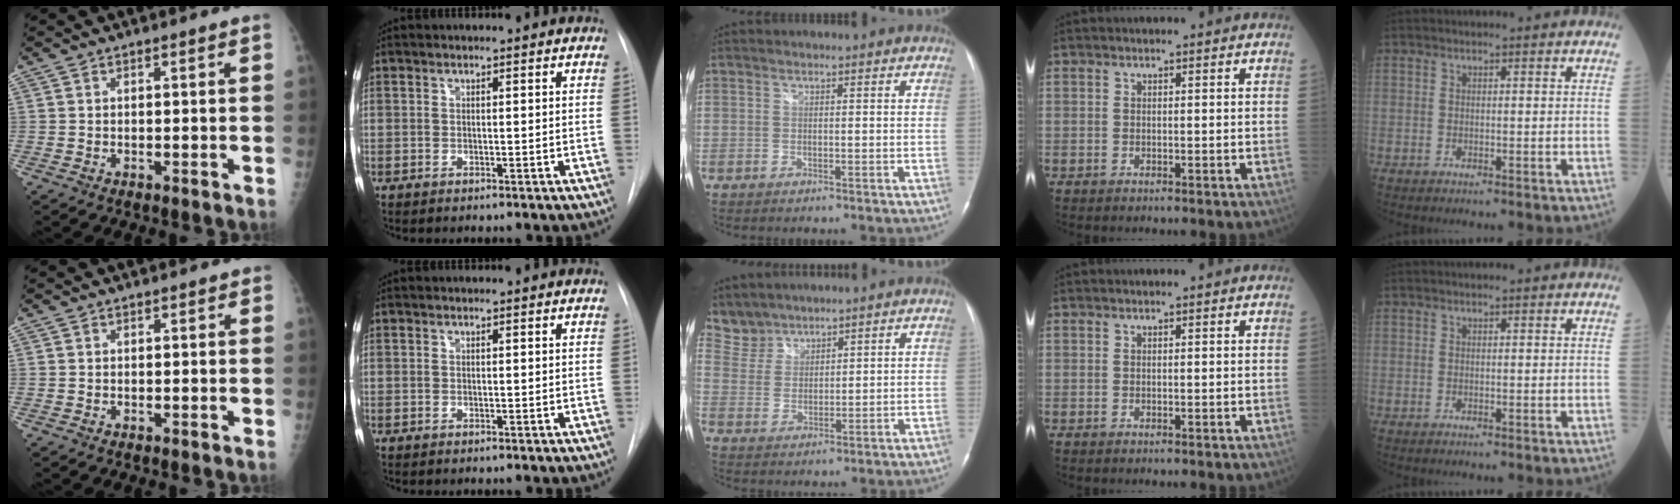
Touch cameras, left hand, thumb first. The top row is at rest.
{"middle": {"total": 5.2, "force": [4.7, 2.0, -0.7], "torque": [0.013, 0.007, 0.104]}}